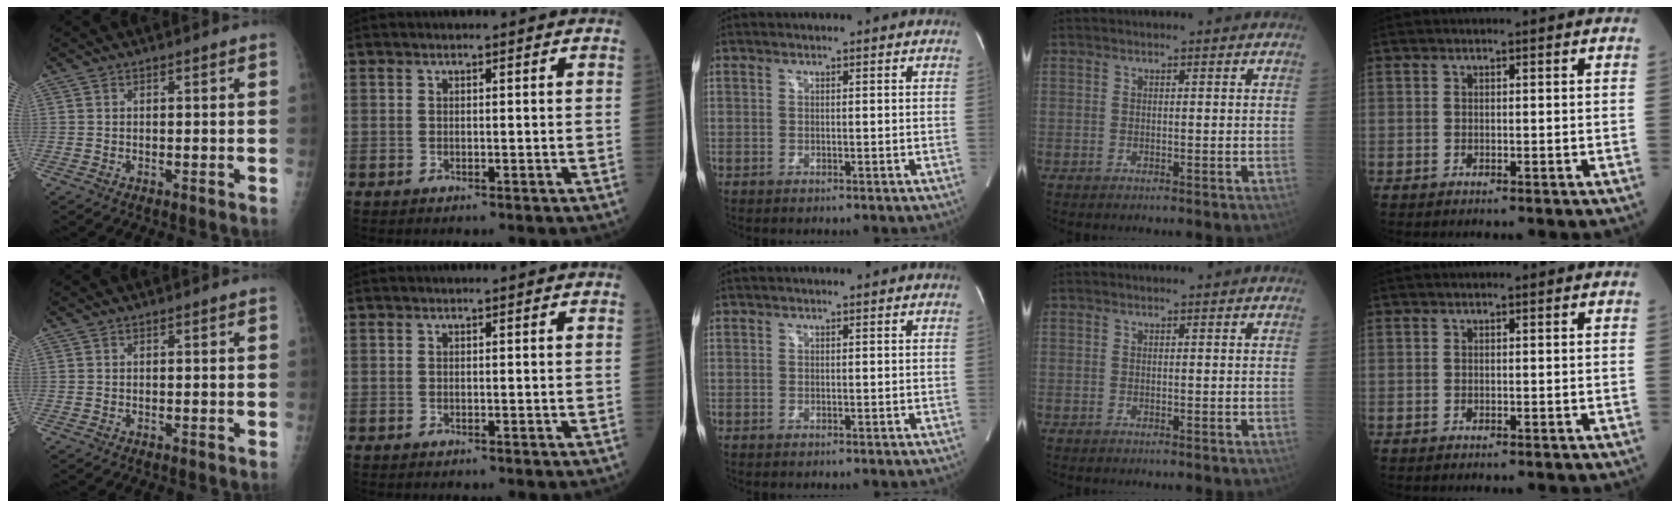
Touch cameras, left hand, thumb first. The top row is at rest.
{}